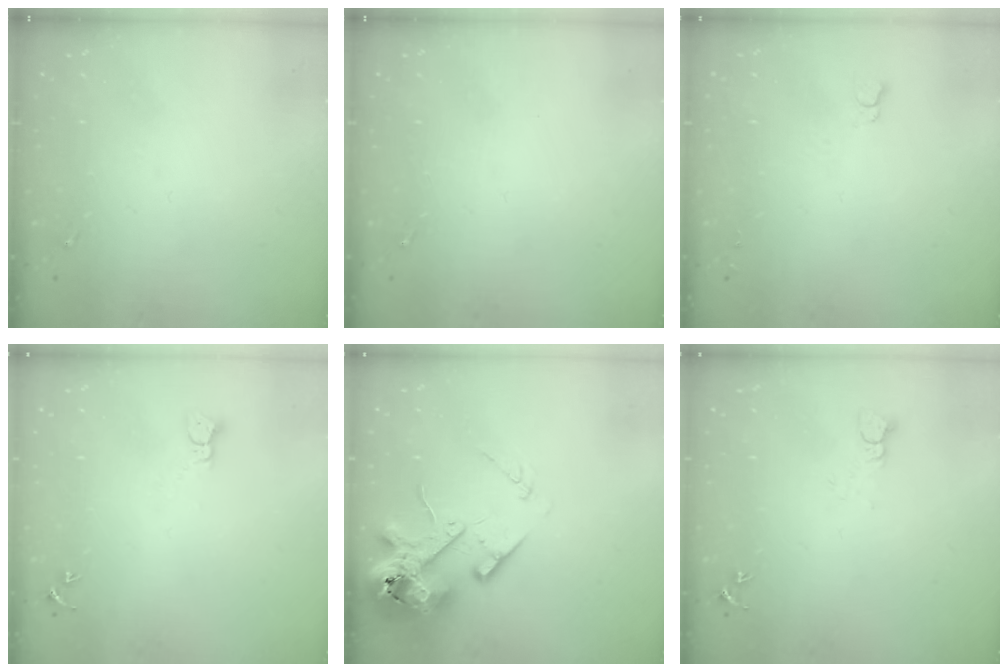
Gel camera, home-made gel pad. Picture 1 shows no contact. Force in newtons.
{"total": 0.0}
{"total": 2.7, "press": 2.7, "slide": 0.3}
{"total": 2.3, "press": 2.3, "slide": 0.3}
{"total": 14.6, "press": 14.4, "slide": 2.5}
{"total": 3.7, "press": 3.7, "slide": 0.1}